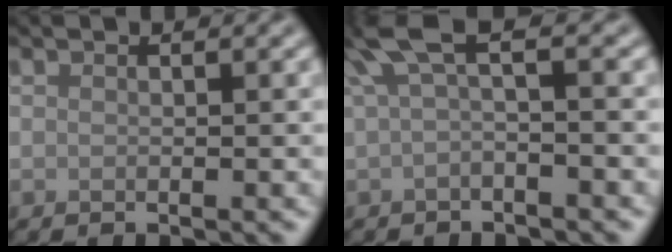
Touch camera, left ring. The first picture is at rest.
{"total": 3.7, "force": [1.2, 0.8, 3.4], "torque": [-0.061, 0.010, 0.016]}